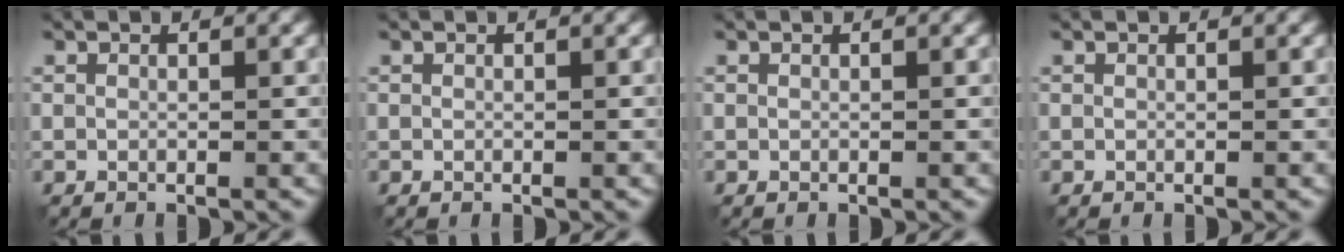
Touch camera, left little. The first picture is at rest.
{"total": 0.0}
{"total": 0.0}
{"total": 0.0}